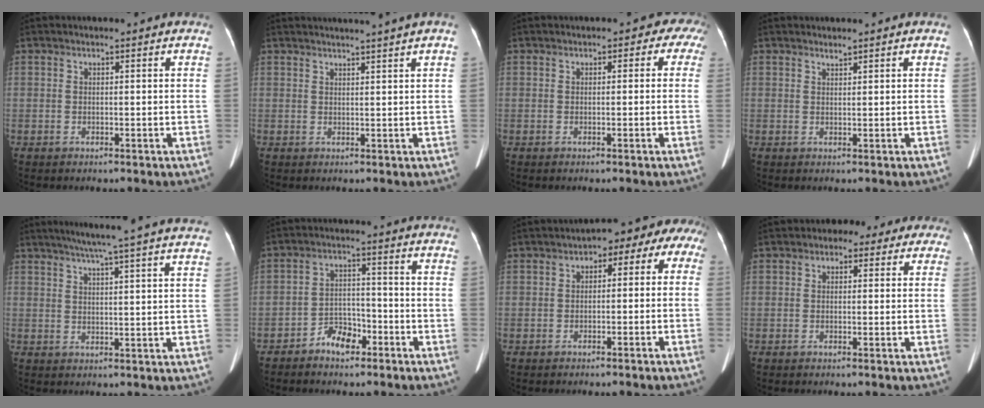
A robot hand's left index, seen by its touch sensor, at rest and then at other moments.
{"total": 5.0, "force": [4.3, -1.3, 2.2], "torque": [-0.023, 0.012, 0.051]}
{"total": 3.2, "force": [0.1, 2.5, 2.1], "torque": [-0.003, 0.022, -0.010]}
{"total": 0.6, "force": [0.6, 0.0, 0.1], "torque": [-0.009, -0.001, 0.013]}
{"total": 17.2, "force": [14.7, -0.9, 8.9], "torque": [-0.139, 0.005, 0.180]}
{"total": 6.8, "force": [-4.5, 3.7, 3.6], "torque": [-0.067, 0.021, -0.077]}
{"total": 7.2, "force": [-1.0, 4.7, 5.4], "torque": [-0.049, 0.051, -0.022]}
{"total": 4.2, "force": [2.0, 3.2, 2.0], "torque": [-0.011, 0.027, 0.014]}